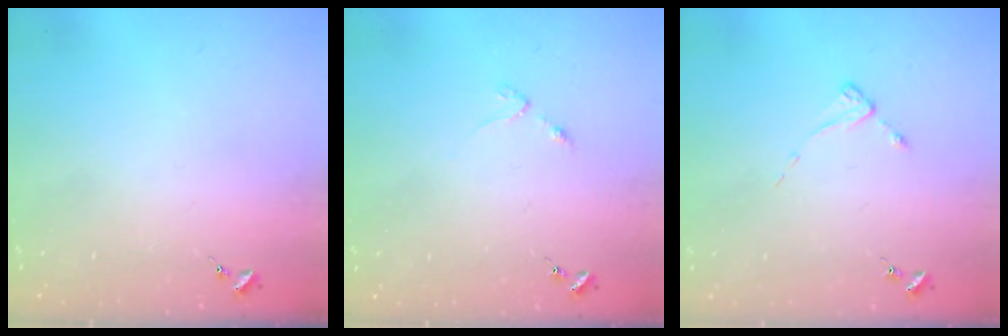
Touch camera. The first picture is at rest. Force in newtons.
{"total": 2.5, "press": 2.4, "slide": 0.4}
{"total": 1.9, "press": 1.8, "slide": 0.3}